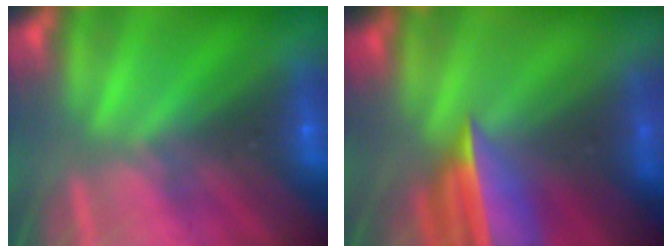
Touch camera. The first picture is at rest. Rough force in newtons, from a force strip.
{"total": 7.0}